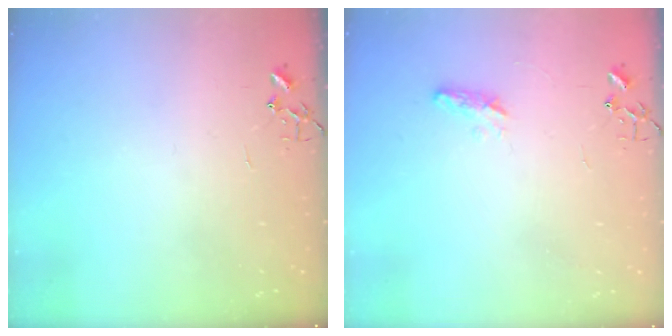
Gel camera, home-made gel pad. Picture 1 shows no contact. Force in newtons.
{"total": 6.5, "press": 6.4, "slide": 0.7}